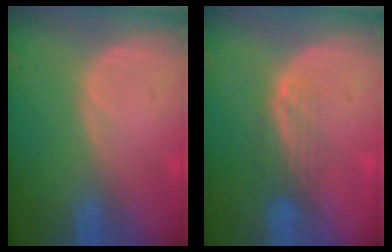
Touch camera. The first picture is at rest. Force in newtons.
{"total": 3.3, "press": 2.7, "slide": 1.9}